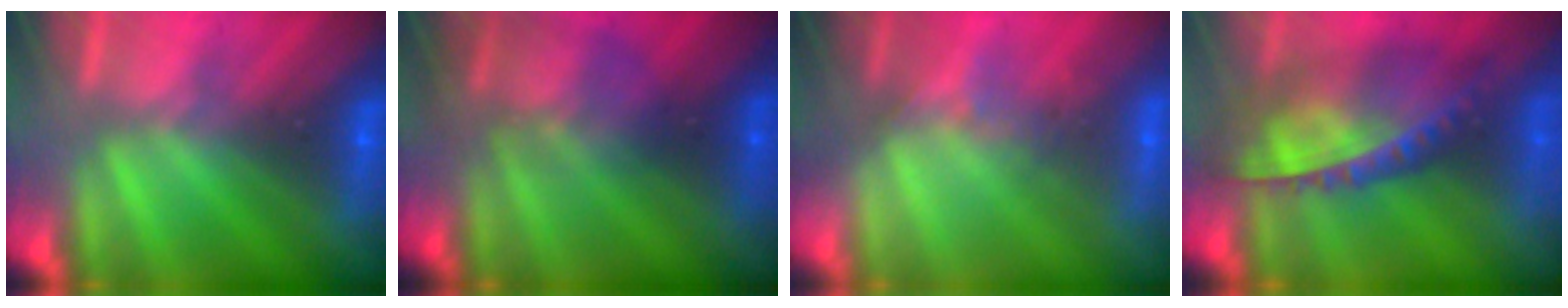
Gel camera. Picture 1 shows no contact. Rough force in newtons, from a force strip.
{"total": 2.1}
{"total": 2.6}
{"total": 11.8}